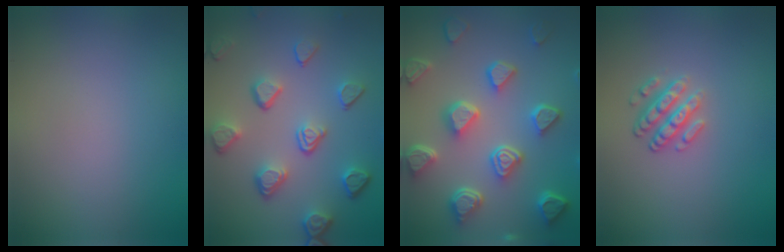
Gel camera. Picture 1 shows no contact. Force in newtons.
{"total": 5.1, "press": 3.7, "slide": 3.5}
{"total": 7.3, "press": 5.8, "slide": 4.5}
{"total": 2.8, "press": 2.3, "slide": 1.5}